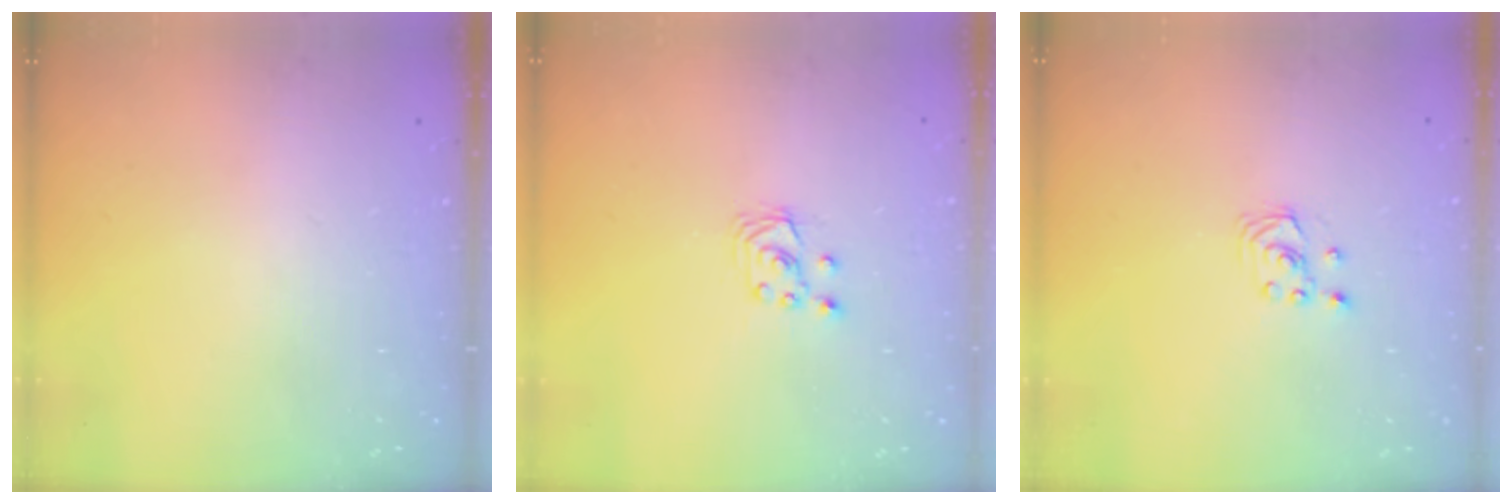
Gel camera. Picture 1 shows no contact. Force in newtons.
{"total": 2.6, "press": 2.6, "slide": 0.3}
{"total": 1.8, "press": 1.8, "slide": 0.2}